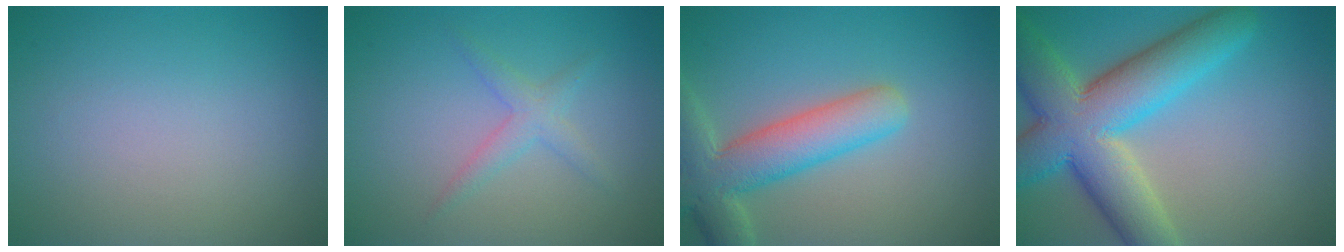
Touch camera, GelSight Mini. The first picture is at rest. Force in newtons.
{"total": 1.9, "press": 1.9, "slide": 0.1}
{"total": 6.8, "press": 6.7, "slide": 0.7}
{"total": 10.9, "press": 10.9, "slide": 0.8}